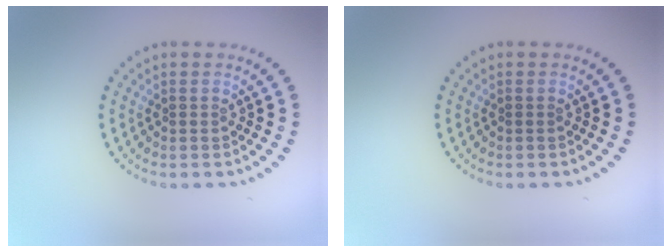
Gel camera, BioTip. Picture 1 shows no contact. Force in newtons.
{"total": 0.0}